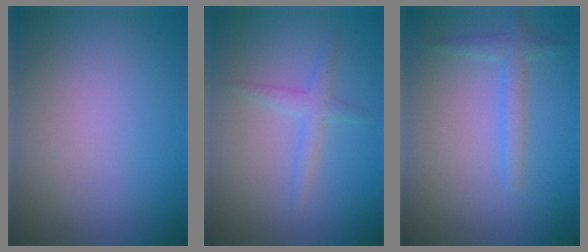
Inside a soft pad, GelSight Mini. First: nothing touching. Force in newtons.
{"total": 1.8, "press": 1.8, "slide": 0.1}
{"total": 1.9, "press": 1.9, "slide": 0.1}